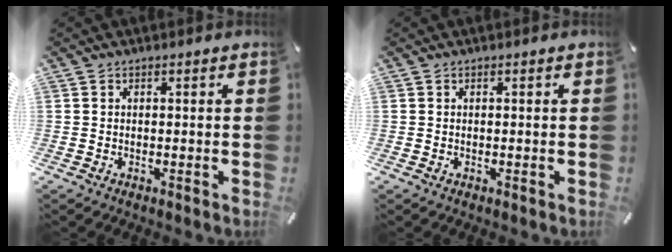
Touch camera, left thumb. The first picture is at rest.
{"total": 0.0}